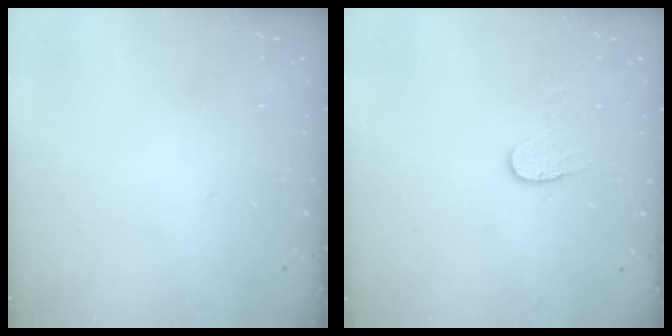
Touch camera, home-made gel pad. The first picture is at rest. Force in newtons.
{"total": 4.5, "press": 4.5, "slide": 0.5}